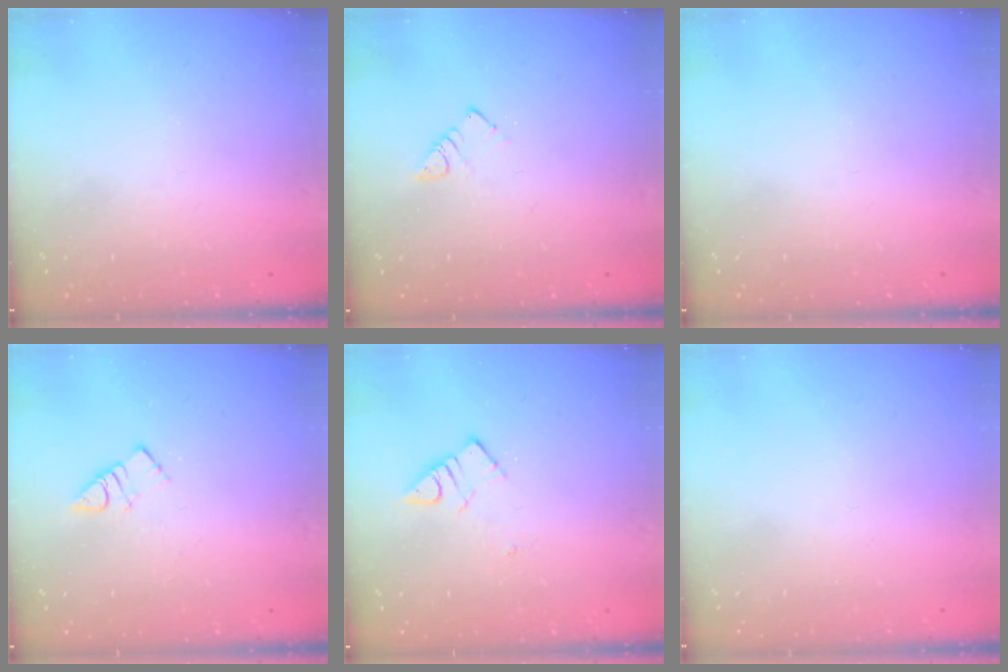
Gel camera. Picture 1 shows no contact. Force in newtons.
{"total": 2.9, "press": 2.9, "slide": 0.5}
{"total": 0.0}
{"total": 3.9, "press": 3.9, "slide": 0.3}
{"total": 2.8, "press": 2.7, "slide": 0.3}
{"total": 1.7, "press": 1.7, "slide": 0.1}